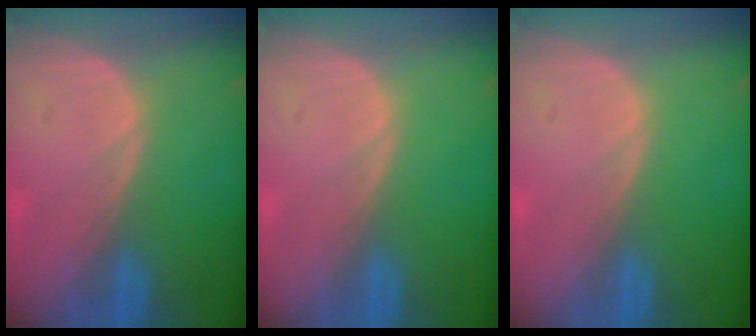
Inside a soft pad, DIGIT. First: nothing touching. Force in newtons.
{"total": 0.0}
{"total": 0.0}